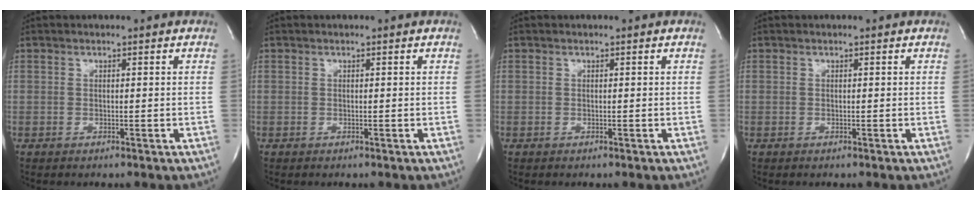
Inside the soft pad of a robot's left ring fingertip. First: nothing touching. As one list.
[{"total": 0.0}, {"total": 0.0}, {"total": 0.0}]